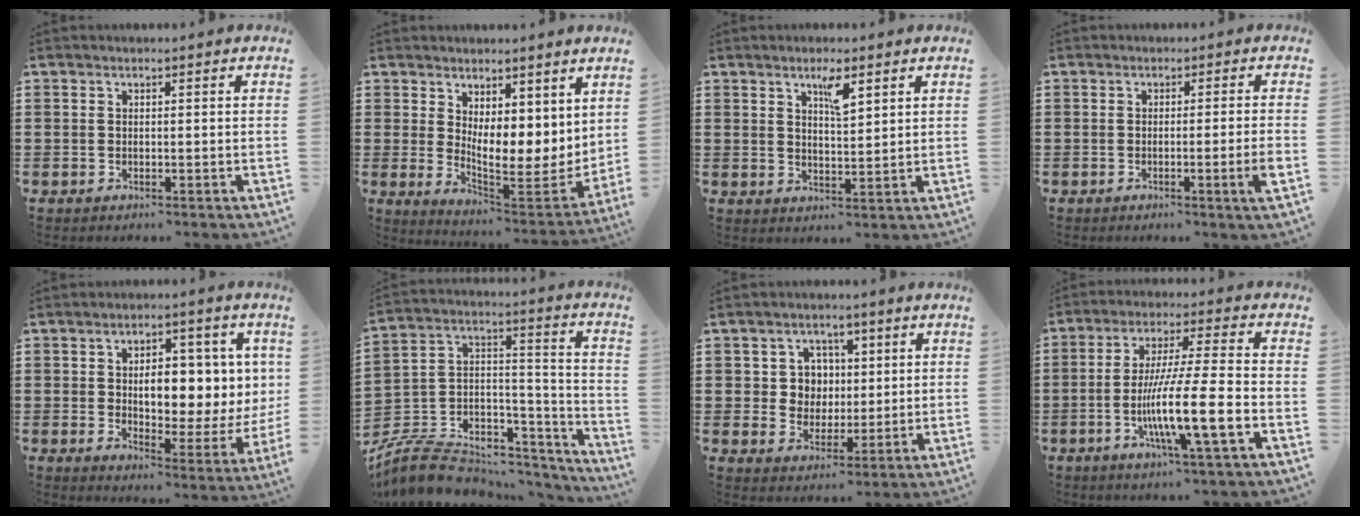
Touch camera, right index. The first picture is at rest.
{"total": 6.0, "force": [3.4, 3.2, 3.7], "torque": [-0.057, -0.049, 0.063]}
{"total": 4.0, "force": [2.4, 1.0, 3.0], "torque": [-0.050, -0.001, 0.037]}
{"total": 3.4, "force": [-0.9, -0.6, 3.2], "torque": [-0.050, -0.016, -0.016]}
{"total": 8.2, "force": [1.7, 4.2, 6.9], "torque": [-0.102, -0.001, 0.021]}
{"total": 7.6, "force": [-5.9, 3.9, 2.5], "torque": [-0.065, 0.000, -0.112]}
{"total": 5.6, "force": [1.3, 5.2, 1.7], "torque": [-0.050, 0.015, 0.019]}
{"total": 11.9, "force": [-4.2, 0.7, 11.1], "torque": [-0.212, -0.010, -0.082]}